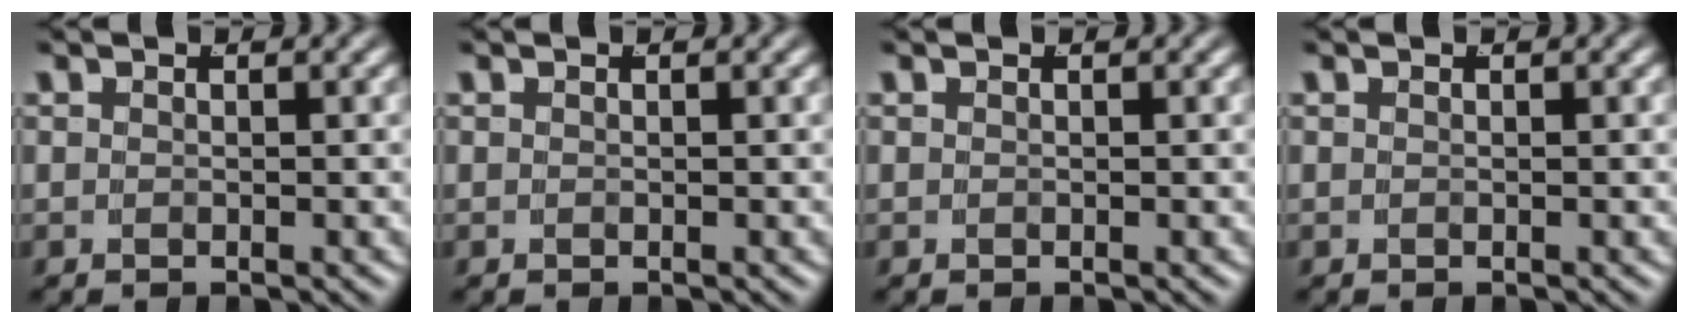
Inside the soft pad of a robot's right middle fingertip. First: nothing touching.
{"total": 0.0}
{"total": 0.0}
{"total": 0.0}